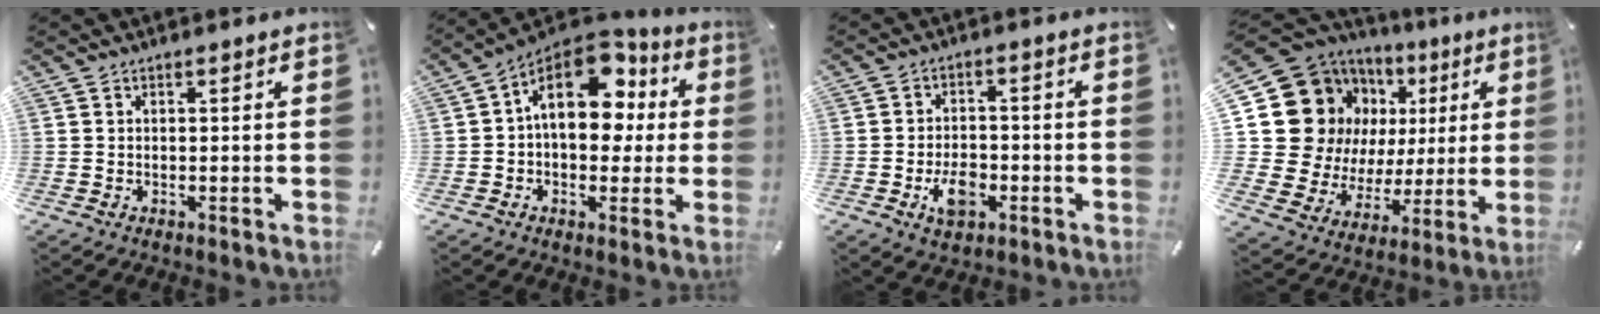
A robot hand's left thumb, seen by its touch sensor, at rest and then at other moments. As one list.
[{"total": 16.9, "force": [4.8, 11.2, 11.8], "torque": [-0.185, -0.024, 0.083]}, {"total": 7.2, "force": [-2.6, 4.7, 4.9], "torque": [-0.087, 0.011, -0.047]}, {"total": 21.6, "force": [7.1, 17.6, 10.2], "torque": [-0.175, -0.054, 0.160]}]